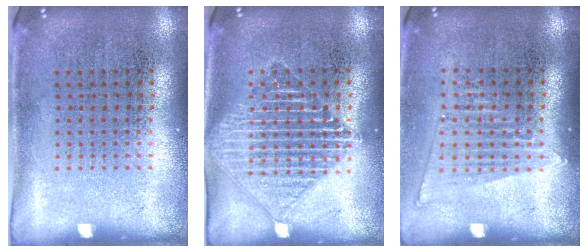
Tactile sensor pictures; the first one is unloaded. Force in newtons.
{"total": 1.8, "press": 1.8, "slide": 0.2}
{"total": 1.4, "press": 1.3, "slide": 0.6}